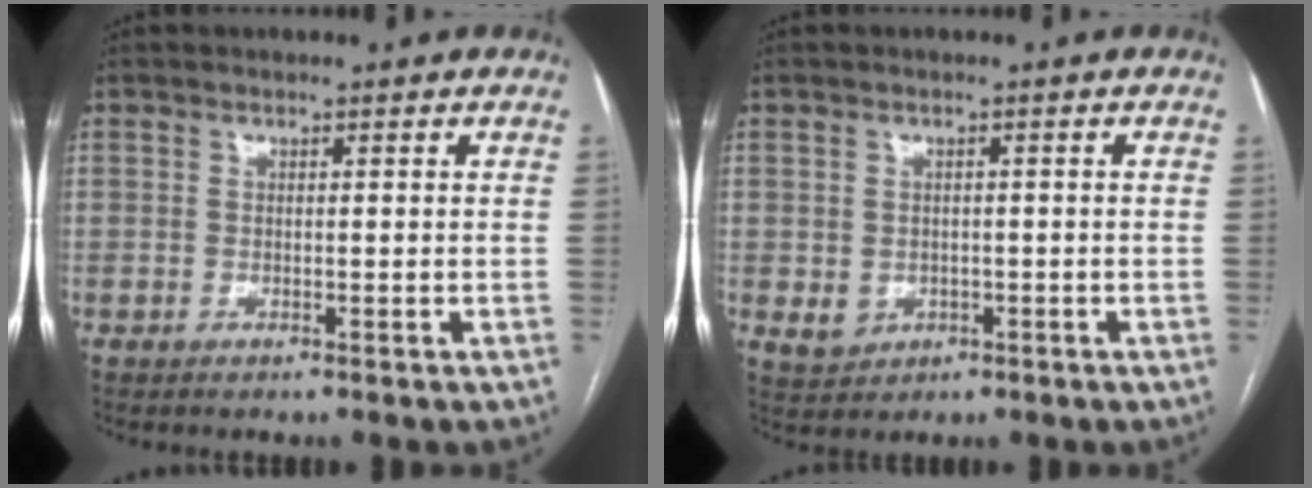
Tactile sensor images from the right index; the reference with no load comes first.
{"total": 3.6, "force": [-0.7, 3.3, 1.1], "torque": [-0.013, 0.002, 0.002]}